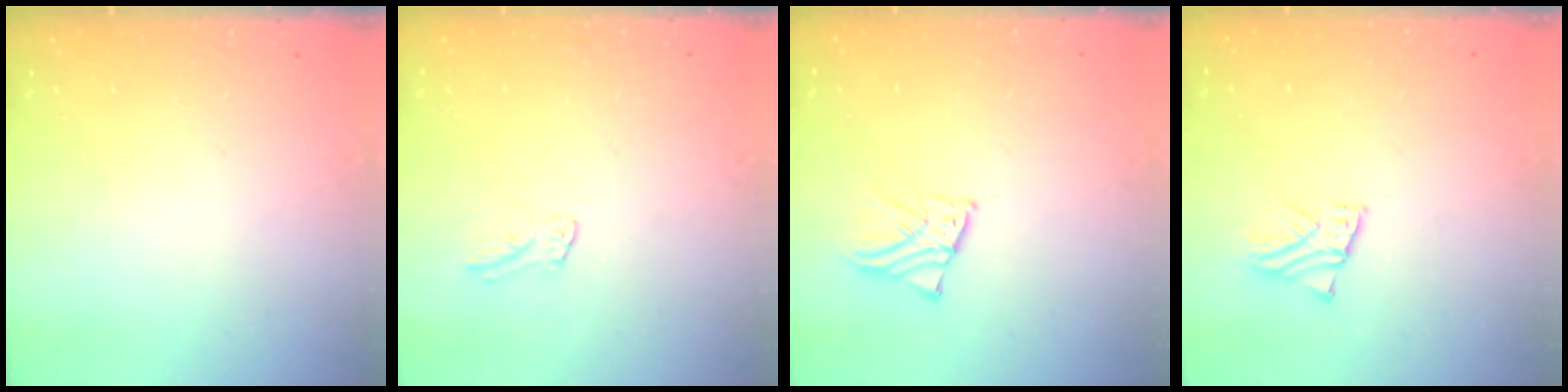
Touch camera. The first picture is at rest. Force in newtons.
{"total": 6.8, "press": 6.8, "slide": 0.4}
{"total": 2.3, "press": 2.3, "slide": 0.1}
{"total": 2.3, "press": 2.3, "slide": 0.2}